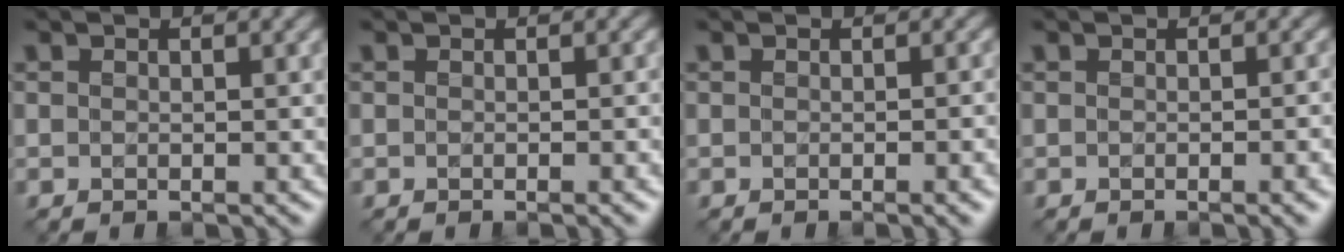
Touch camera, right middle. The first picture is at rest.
{"total": 1.5, "force": [-0.4, 0.4, 1.4], "torque": [-0.011, -0.001, -0.007]}
{"total": 2.7, "force": [-0.7, 0.8, 2.5], "torque": [-0.020, -0.001, -0.009]}
{"total": 3.0, "force": [-0.7, 0.9, 2.8], "torque": [-0.023, -0.001, -0.010]}